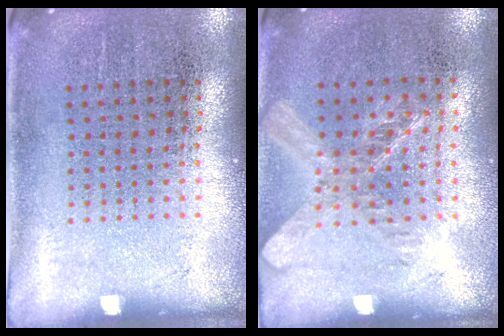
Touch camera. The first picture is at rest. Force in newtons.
{"total": 1.5, "press": 1.3, "slide": 0.7}